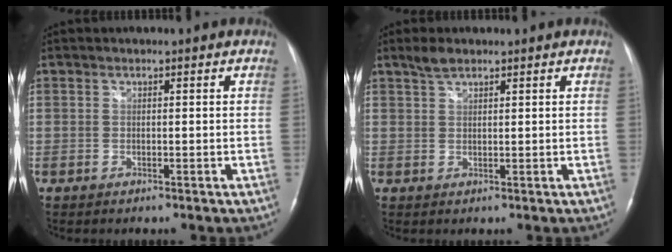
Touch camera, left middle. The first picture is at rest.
{"total": 2.3, "force": [1.9, 0.8, 1.2], "torque": [-0.027, 0.008, 0.037]}